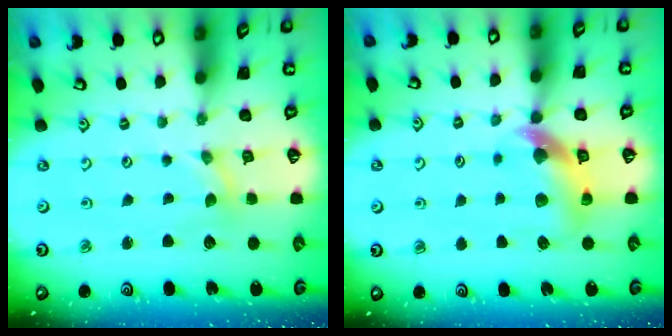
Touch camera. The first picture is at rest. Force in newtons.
{"total": 9.9, "press": 9.8, "slide": 1.6}